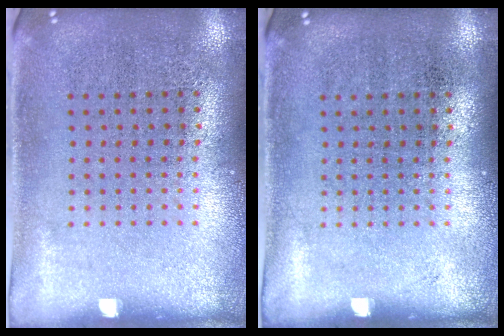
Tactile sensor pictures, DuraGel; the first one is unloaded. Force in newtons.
{"total": 0.0}